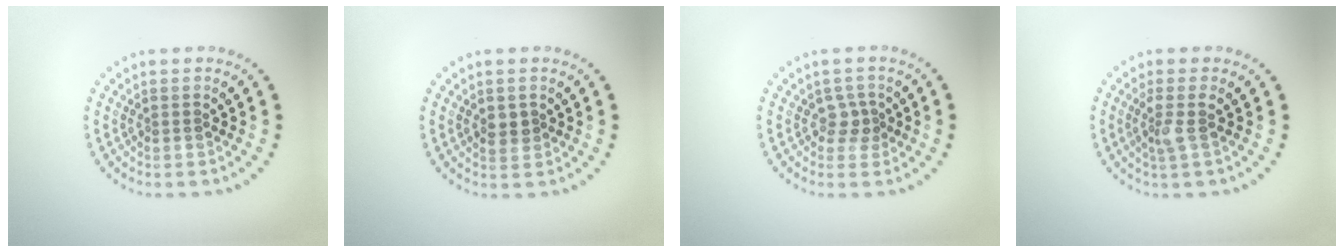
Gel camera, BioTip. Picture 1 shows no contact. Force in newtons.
{"total": 1.3, "press": 1.2, "slide": 0.4}
{"total": 1.6, "press": 1.3, "slide": 1.0}
{"total": 1.9, "press": 1.5, "slide": 1.2}